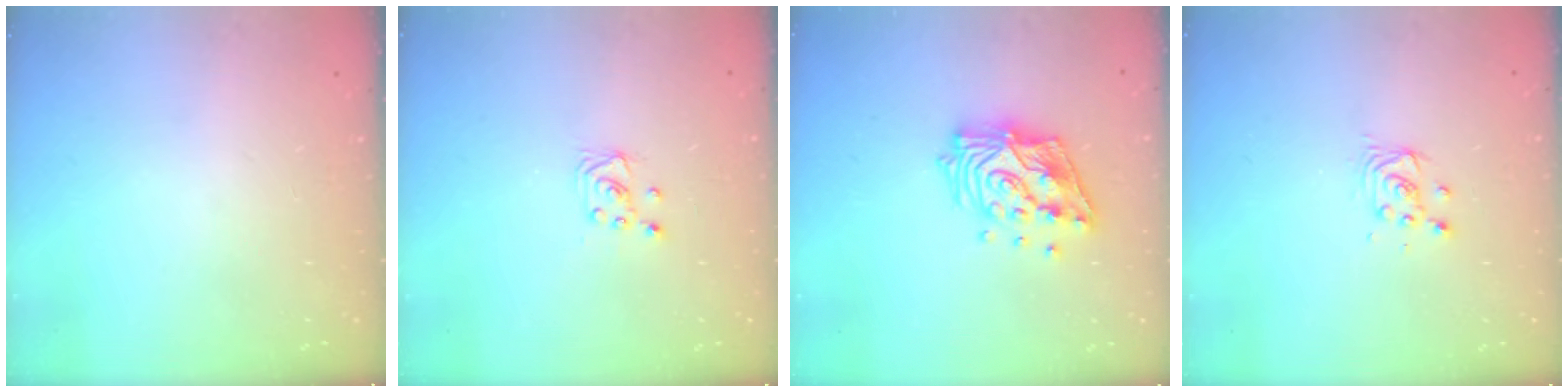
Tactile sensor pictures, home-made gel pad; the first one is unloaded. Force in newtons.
{"total": 2.0, "press": 2.0, "slide": 0.2}
{"total": 14.7, "press": 14.6, "slide": 1.9}
{"total": 3.4, "press": 3.4, "slide": 0.4}